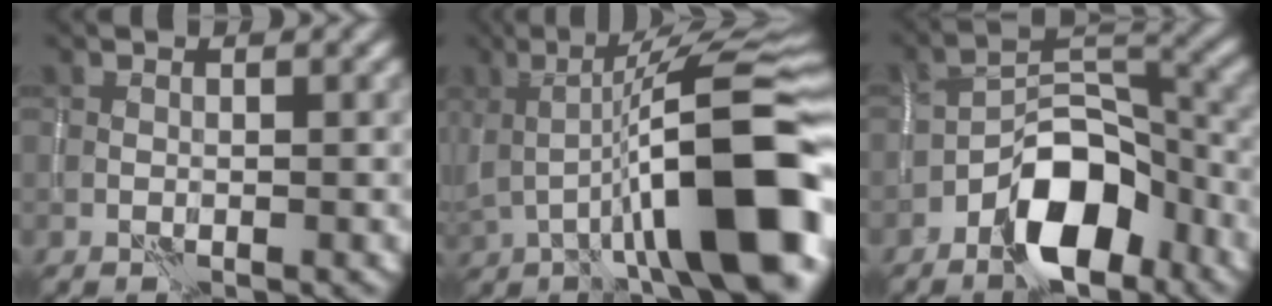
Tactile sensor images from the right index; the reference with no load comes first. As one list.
[{"total": 12.9, "force": [-1.6, 3.3, 12.3], "torque": [-0.182, 0.014, -0.029]}, {"total": 8.6, "force": [-4.8, 4.2, 5.8], "torque": [-0.078, 0.017, -0.089]}]